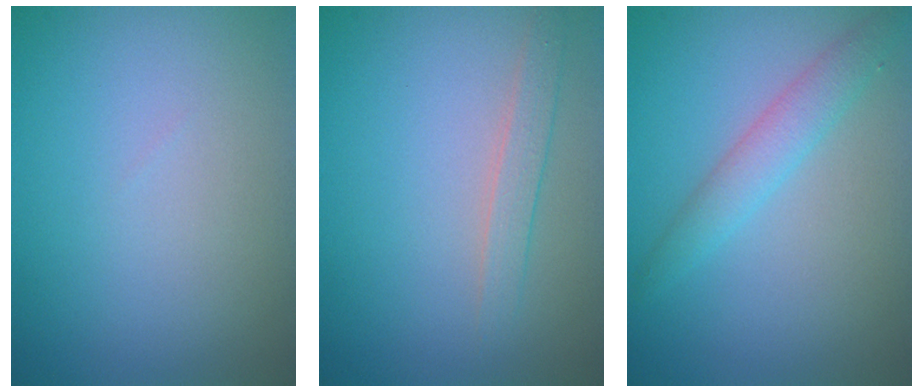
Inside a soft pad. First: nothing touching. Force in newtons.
{"total": 1.6, "press": 1.6, "slide": 0.0}
{"total": 2.4, "press": 2.4, "slide": 0.1}